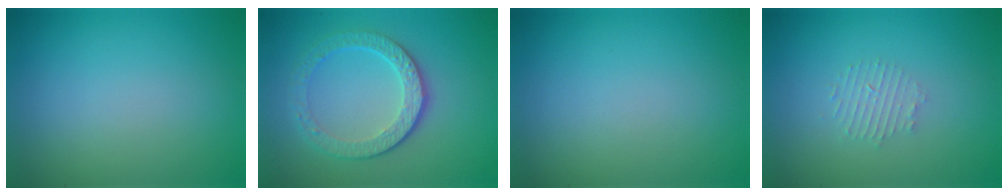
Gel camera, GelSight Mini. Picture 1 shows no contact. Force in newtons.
{"total": 4.7, "press": 3.4, "slide": 3.3}
{"total": 0.0}
{"total": 1.6, "press": 1.5, "slide": 0.3}